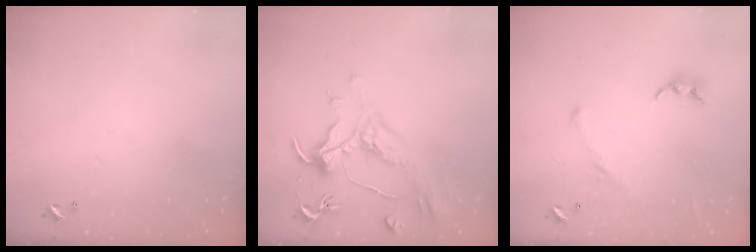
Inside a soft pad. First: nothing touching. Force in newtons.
{"total": 1.1, "press": 0.1, "slide": 1.1}
{"total": 2.3, "press": 2.1, "slide": 1.0}